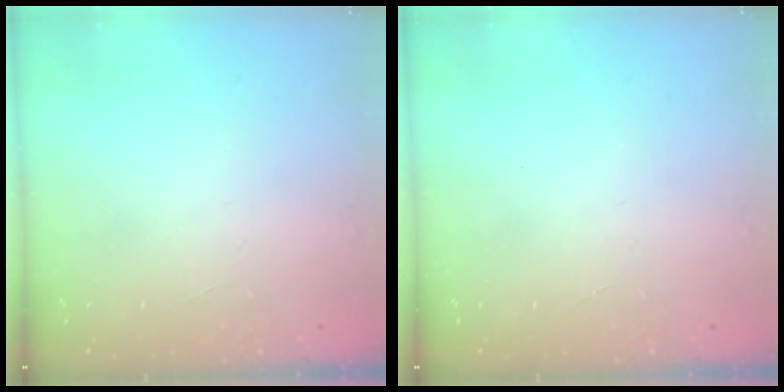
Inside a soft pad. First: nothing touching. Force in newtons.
{"total": 0.0}